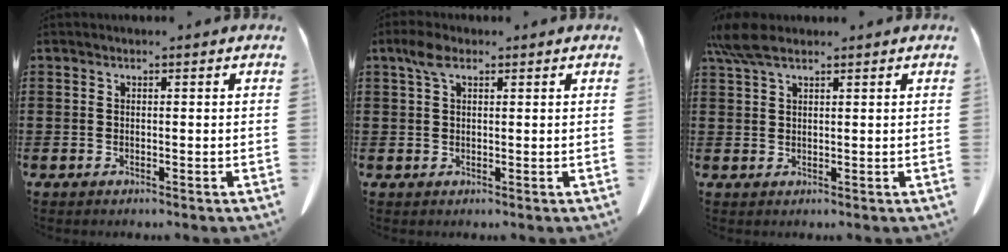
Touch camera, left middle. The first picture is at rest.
{"total": 3.1, "force": [1.5, 1.5, 2.3], "torque": [-0.052, 0.009, 0.027]}
{"total": 4.6, "force": [2.9, 1.5, 3.2], "torque": [-0.078, 0.004, 0.053]}